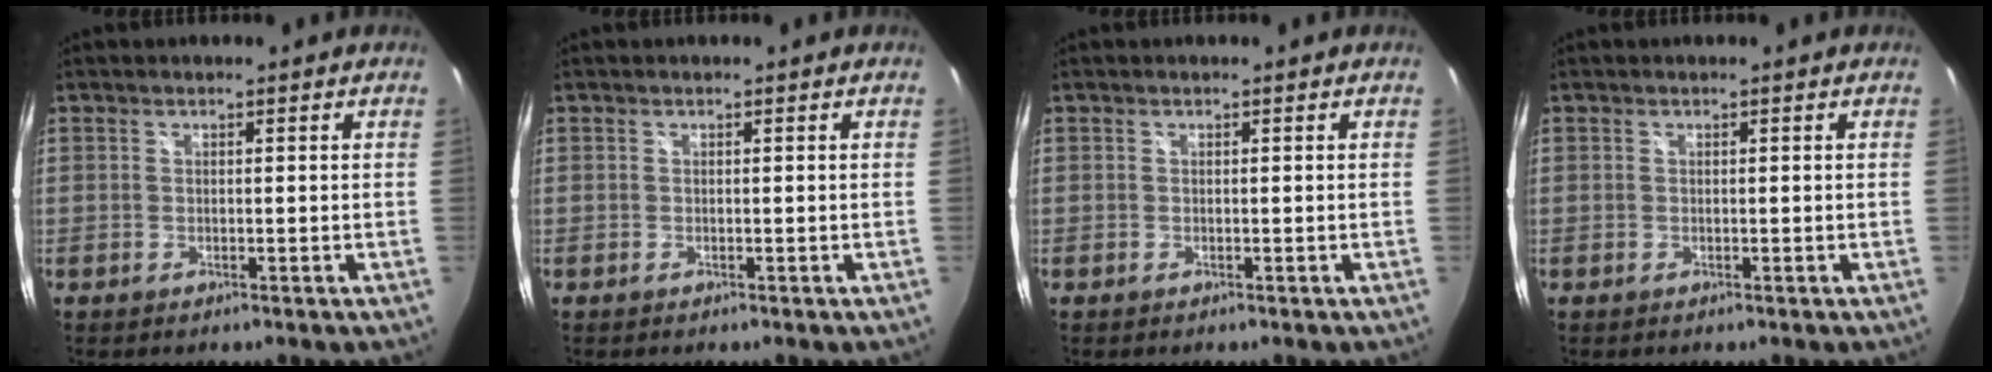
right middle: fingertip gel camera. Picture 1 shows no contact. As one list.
[{"total": 0.0}, {"total": 0.0}, {"total": 0.0}]